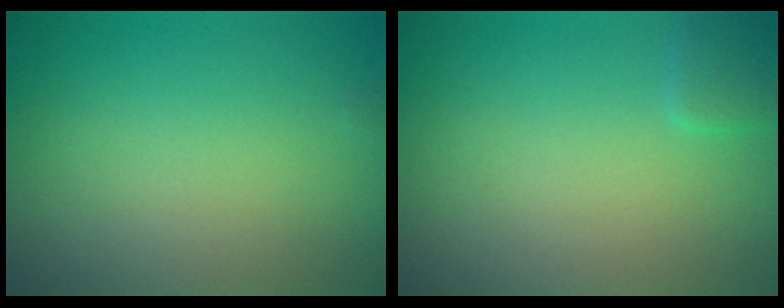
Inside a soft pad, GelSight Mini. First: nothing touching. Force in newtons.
{"total": 1.3, "press": 1.3, "slide": 0.1}